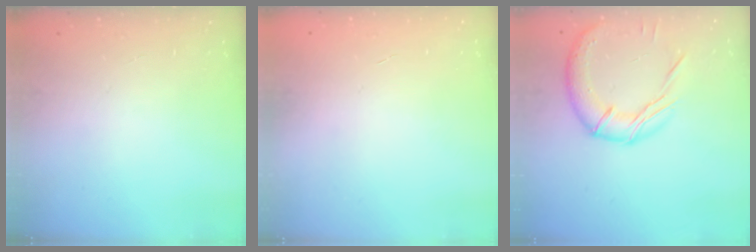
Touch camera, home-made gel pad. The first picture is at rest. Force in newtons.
{"total": 0.0}
{"total": 14.6, "press": 14.5, "slide": 0.9}